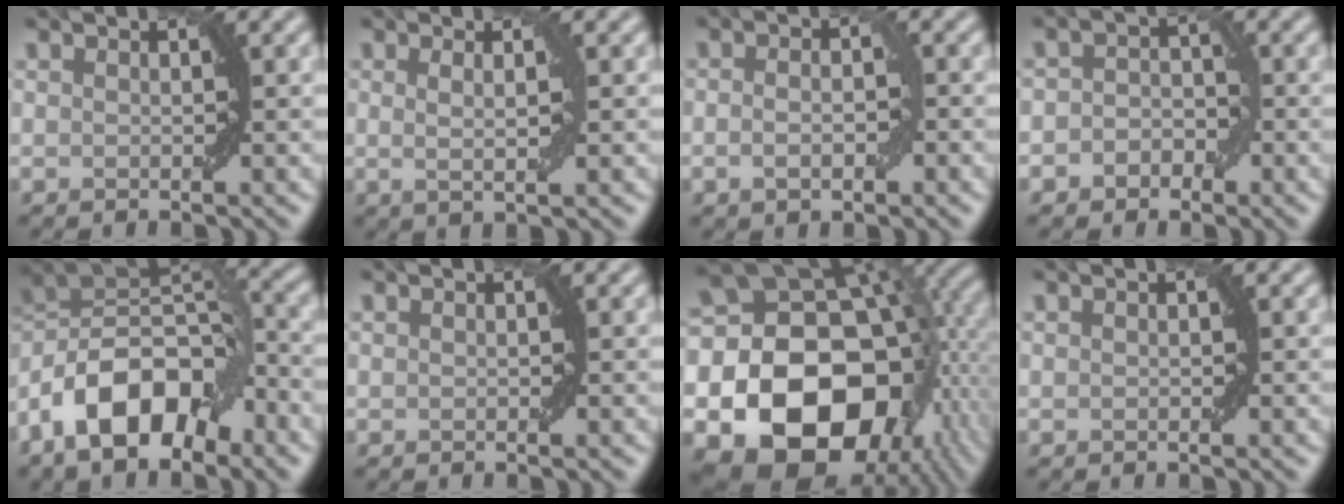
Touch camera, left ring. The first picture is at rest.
{"total": 1.8, "force": [0.4, 0.3, 1.7], "torque": [-0.027, -0.003, 0.007]}
{"total": 2.6, "force": [-0.6, 1.3, 2.1], "torque": [-0.031, 0.002, -0.010]}
{"total": 2.6, "force": [-1.0, 2.2, 1.1], "torque": [0.010, 0.005, -0.026]}
{"total": 11.6, "force": [-5.7, 5.8, 8.3], "torque": [-0.137, 0.007, -0.111]}
{"total": 0.0}
{"total": 20.7, "force": [-5.0, 15.0, 13.4], "torque": [-0.257, -0.031, -0.063]}
{"total": 0.0}